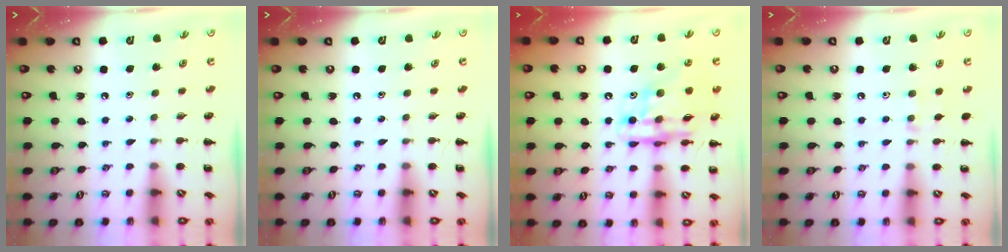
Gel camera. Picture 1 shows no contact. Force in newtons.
{"total": 0.0}
{"total": 16.5, "press": 16.0, "slide": 4.0}
{"total": 4.5, "press": 4.3, "slide": 1.6}